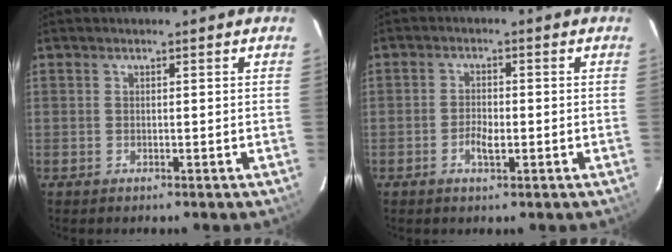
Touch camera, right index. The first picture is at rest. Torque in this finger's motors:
{"motor_torque": [-0.04, -0.04, 0.04, 0.01]}